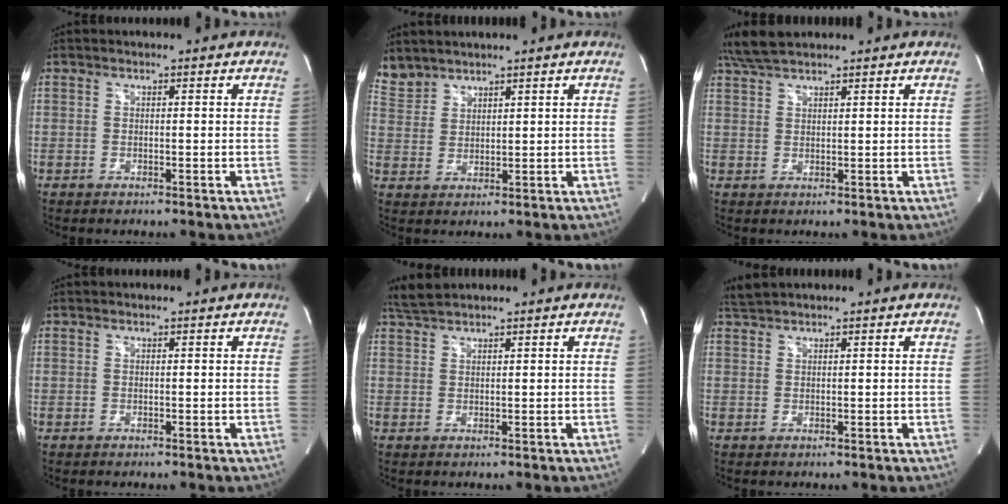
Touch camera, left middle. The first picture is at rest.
{"total": 4.5, "force": [4.3, 1.3, 0.0], "torque": [-0.012, 0.013, 0.100]}
{"total": 4.9, "force": [4.3, 0.9, 2.2], "torque": [-0.059, 0.020, 0.087]}
{"total": 0.0}
{"total": 2.7, "force": [2.6, -0.1, 0.6], "torque": [-0.024, 0.014, 0.055]}
{"total": 1.7, "force": [1.7, -0.3, 0.2], "torque": [-0.012, 0.013, 0.039]}